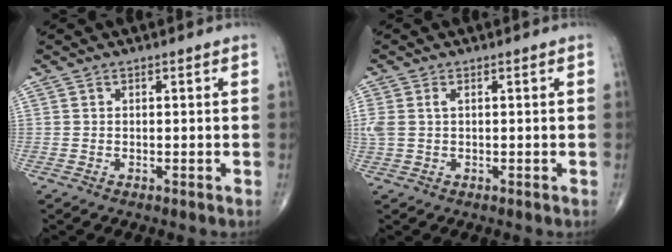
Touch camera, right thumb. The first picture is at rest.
{"total": 3.9, "force": [0.7, 2.3, 3.0], "torque": [-0.098, 0.019, 0.020]}